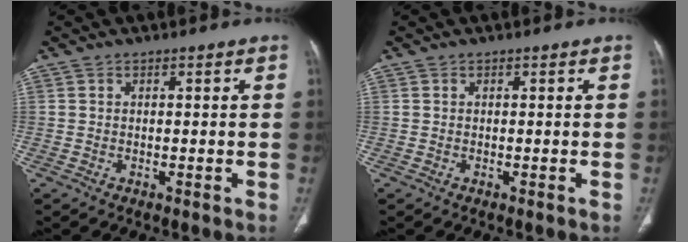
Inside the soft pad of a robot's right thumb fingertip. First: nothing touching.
{"total": 0.0}